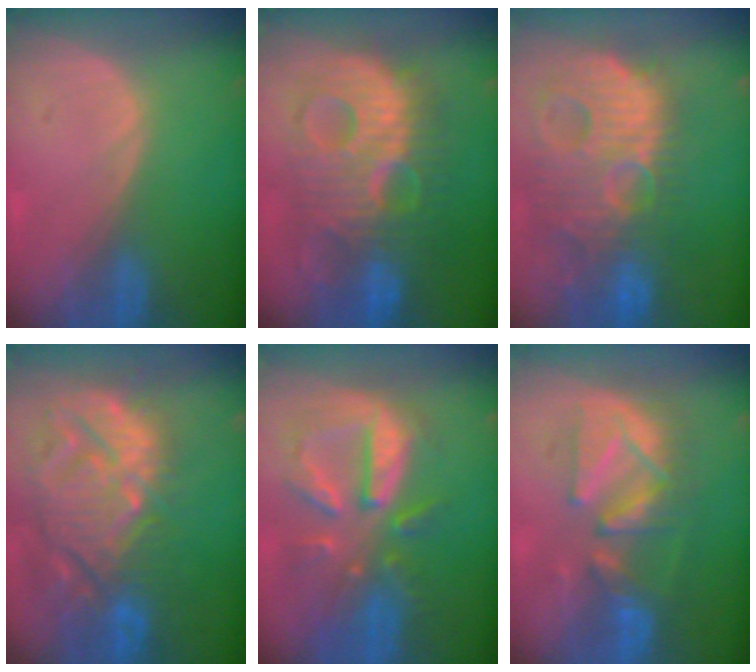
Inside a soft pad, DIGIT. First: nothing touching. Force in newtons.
{"total": 12.5, "press": 12.5, "slide": 1.0}
{"total": 14.8, "press": 12.8, "slide": 7.4}
{"total": 14.8, "press": 12.7, "slide": 7.6}
{"total": 10.7, "press": 9.4, "slide": 5.1}
{"total": 9.0, "press": 9.0, "slide": 0.4}